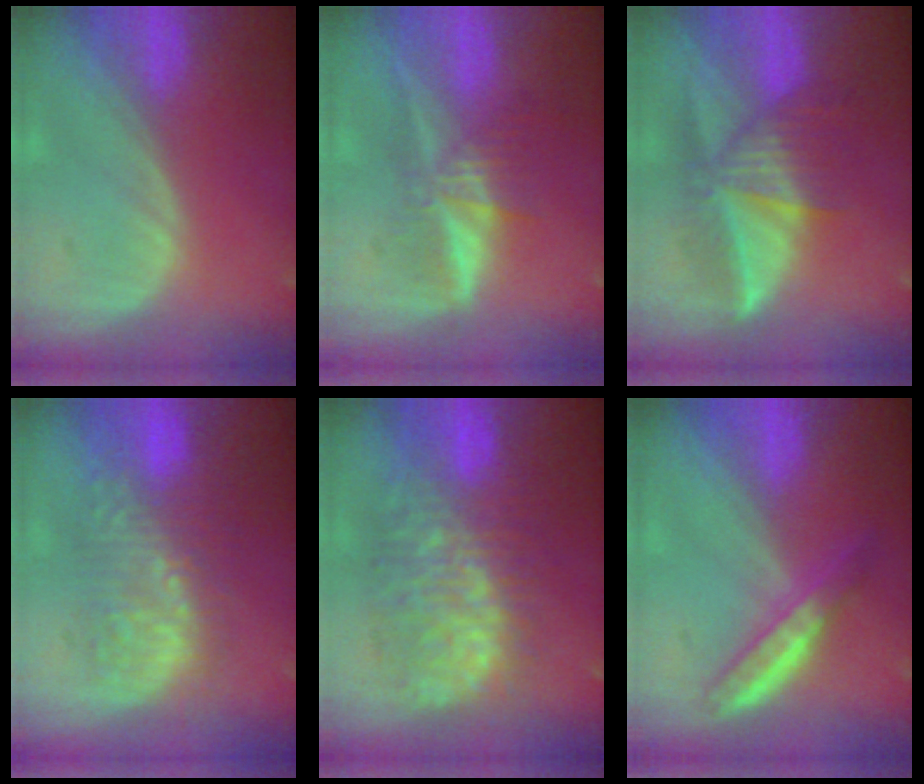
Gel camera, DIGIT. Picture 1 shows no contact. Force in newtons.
{"total": 5.9, "press": 5.5, "slide": 2.0}
{"total": 7.0, "press": 7.0, "slide": 0.7}
{"total": 9.5, "press": 8.8, "slide": 3.5}
{"total": 11.9, "press": 11.8, "slide": 1.5}
{"total": 4.9, "press": 4.5, "slide": 1.9}